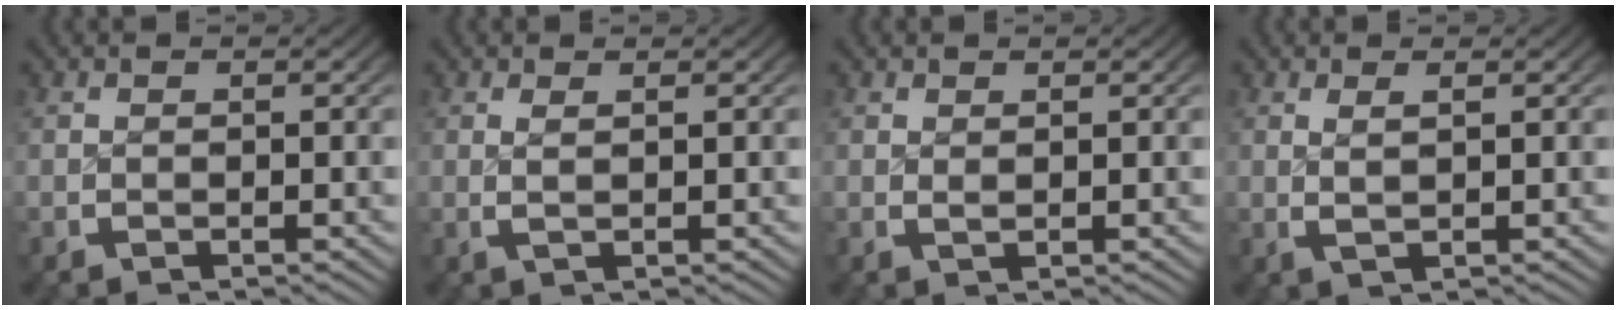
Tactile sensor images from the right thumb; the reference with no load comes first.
{"total": 1.0, "force": [0.5, 0.0, 0.9], "torque": [-0.021, -0.009, 0.014]}
{"total": 0.7, "force": [0.5, 0.2, 0.4], "torque": [-0.008, -0.004, 0.014]}
{"total": 1.4, "force": [0.5, 0.2, 1.3], "torque": [-0.029, -0.007, 0.018]}